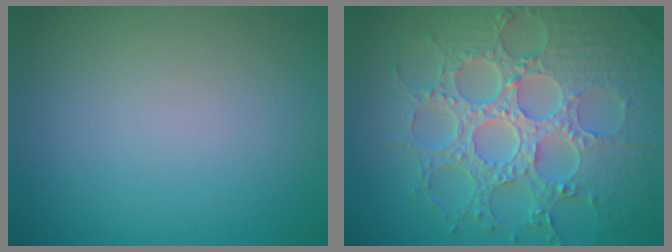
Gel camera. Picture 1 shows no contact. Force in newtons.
{"total": 8.7, "press": 6.4, "slide": 5.9}